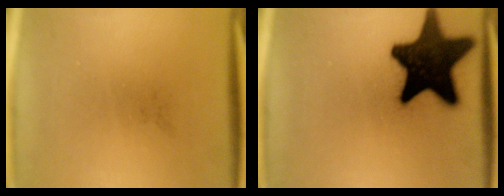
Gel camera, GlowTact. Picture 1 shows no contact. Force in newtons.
{"total": 19.2}